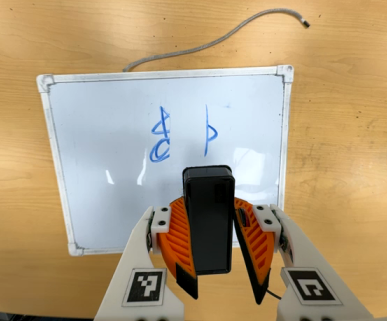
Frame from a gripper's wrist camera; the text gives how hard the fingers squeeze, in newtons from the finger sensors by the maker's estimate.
{"total": 8.9, "left": 9.3, "right": 8.6}